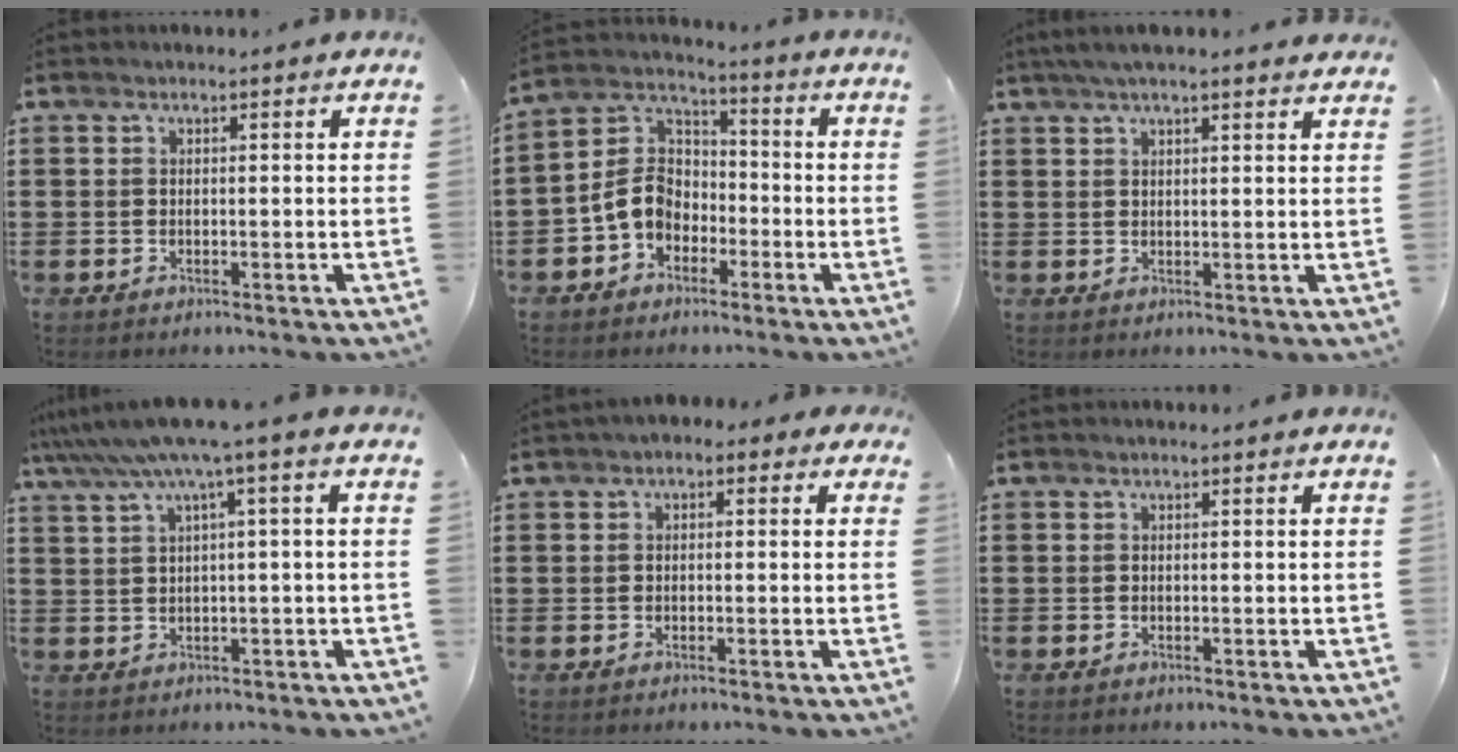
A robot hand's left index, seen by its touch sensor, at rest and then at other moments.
{"total": 7.4, "force": [-2.8, 5.9, 3.5], "torque": [-0.109, 0.010, -0.063]}
{"total": 3.4, "force": [2.8, 0.3, 1.9], "torque": [-0.043, 0.004, 0.050]}
{"total": 5.8, "force": [2.3, -0.7, 5.3], "torque": [-0.106, -0.018, 0.038]}
{"total": 1.5, "force": [-0.5, 1.0, 1.0], "torque": [-0.022, 0.006, -0.012]}
{"total": 0.0}